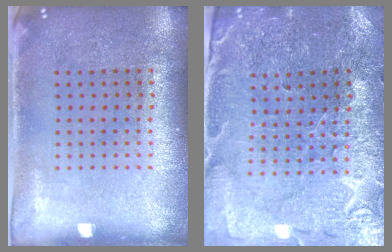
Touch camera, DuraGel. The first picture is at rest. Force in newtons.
{"total": 1.5, "press": 1.5, "slide": 0.1}